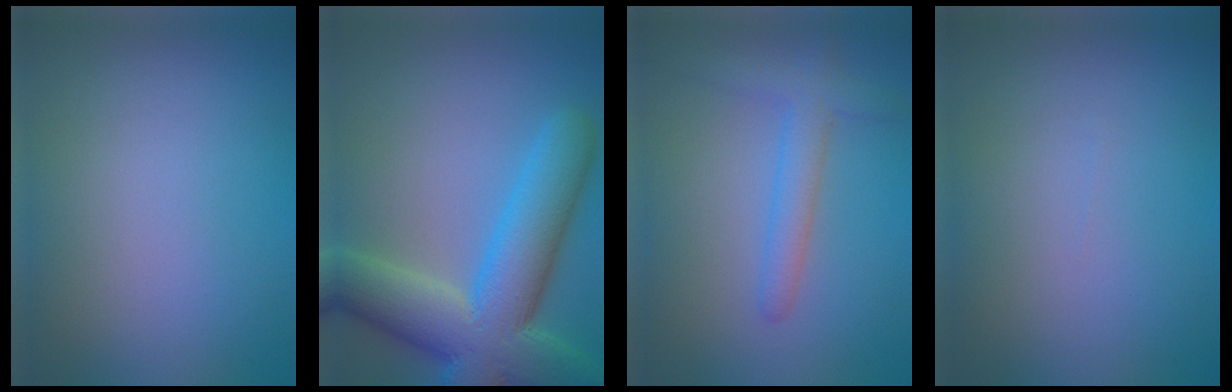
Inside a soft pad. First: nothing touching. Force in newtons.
{"total": 11.7, "press": 11.6, "slide": 0.5}
{"total": 3.1, "press": 3.1, "slide": 0.3}
{"total": 0.0}